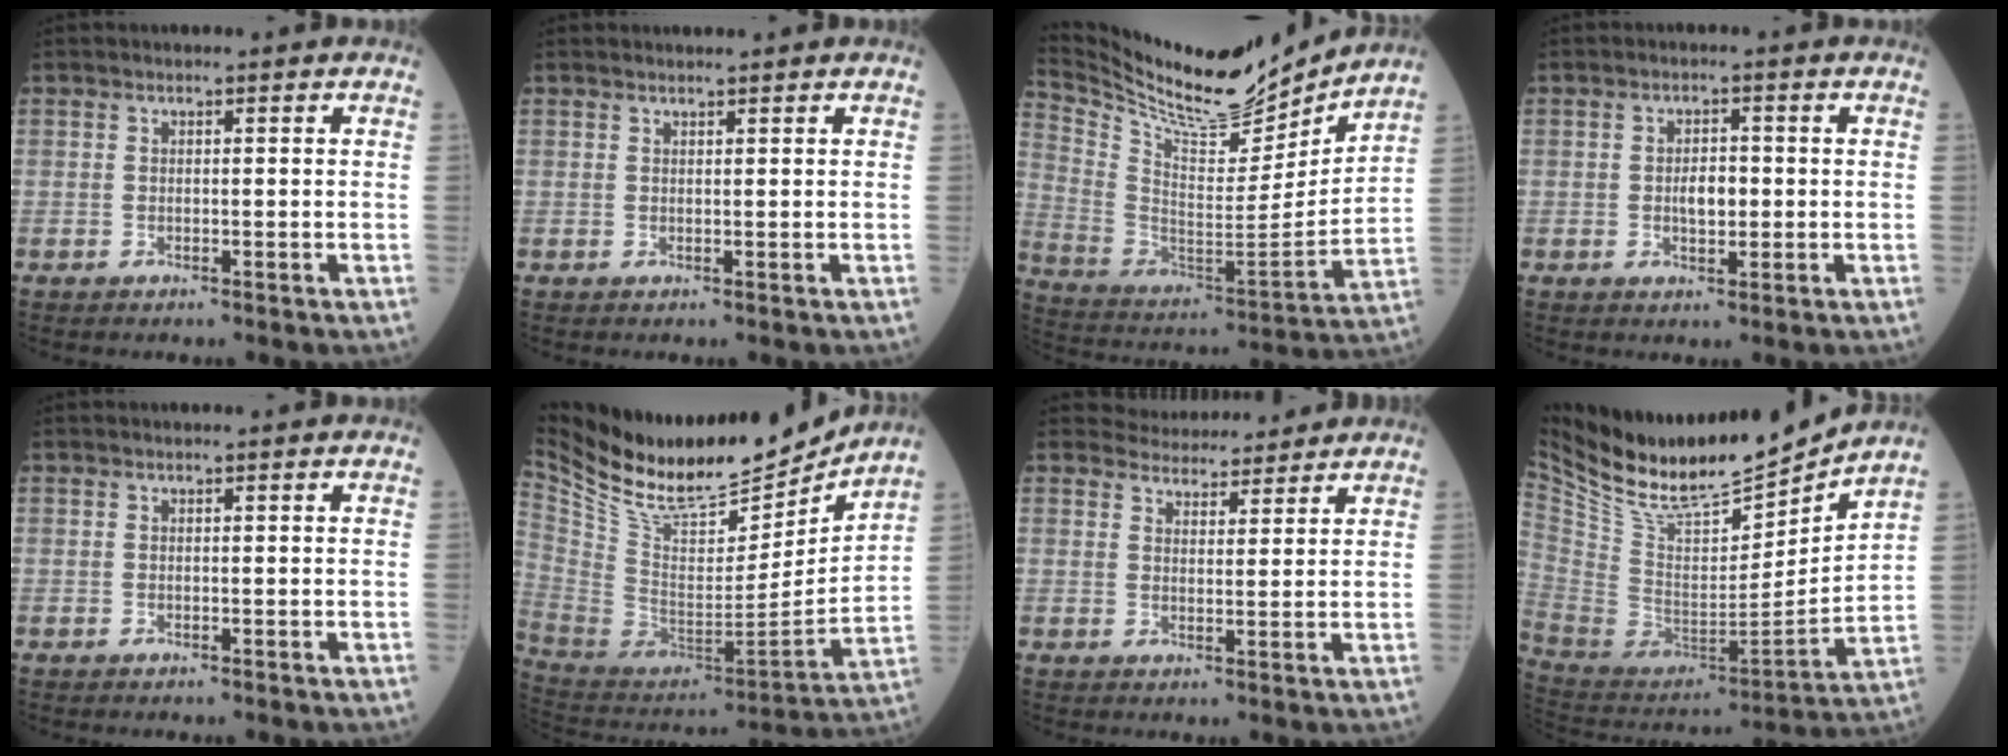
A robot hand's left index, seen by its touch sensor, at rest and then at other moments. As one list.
[{"total": 1.1, "force": [1.1, 0.0, 0.2], "torque": [-0.008, 0.006, 0.021]}, {"total": 19.7, "force": [18.4, 2.6, 6.4], "torque": [-0.143, -0.034, 0.309]}, {"total": 3.1, "force": [-0.1, 1.4, 2.7], "torque": [-0.048, 0.002, -0.001]}, {"total": 0.0}, {"total": 28.7, "force": [24.1, 7.7, 13.5], "torque": [-0.277, -0.013, 0.395]}, {"total": 6.2, "force": [6.0, 1.4, 0.2], "torque": [-0.002, 0.011, 0.084]}, {"total": 20.4, "force": [18.4, 2.9, 8.4], "torque": [-0.174, -0.030, 0.325]}]